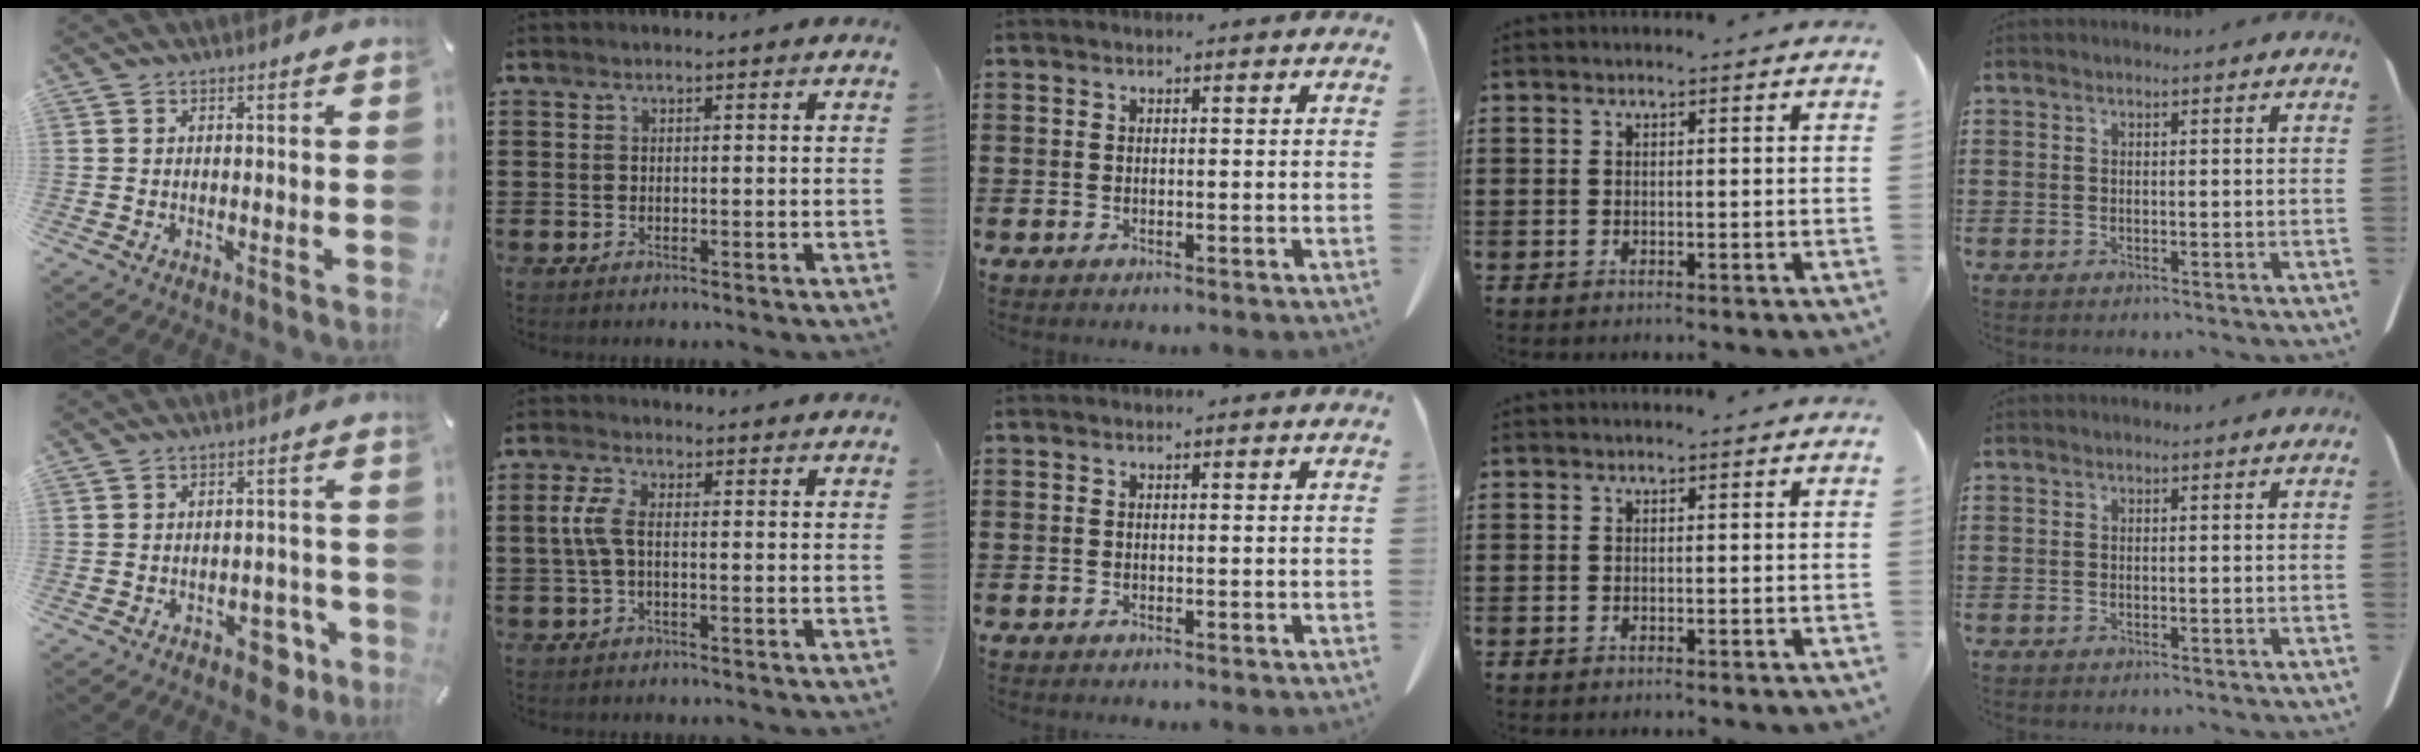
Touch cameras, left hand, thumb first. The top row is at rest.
{"thumb": {"total": 6.7, "force": [-4.0, 3.8, 3.8], "torque": [-0.037, 0.021, -0.069]}, "index": {"total": 4.0, "force": [-0.1, 1.6, 3.7], "torque": [-0.091, -0.002, -0.009]}}